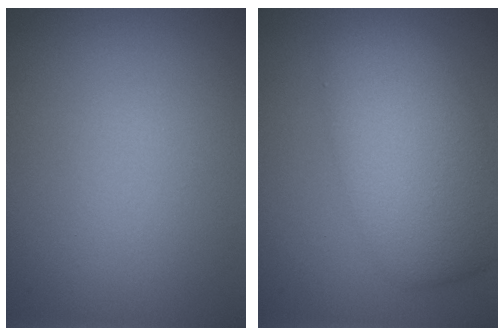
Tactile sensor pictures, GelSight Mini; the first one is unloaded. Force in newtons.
{"total": 7.7, "press": 7.7, "slide": 0.7}